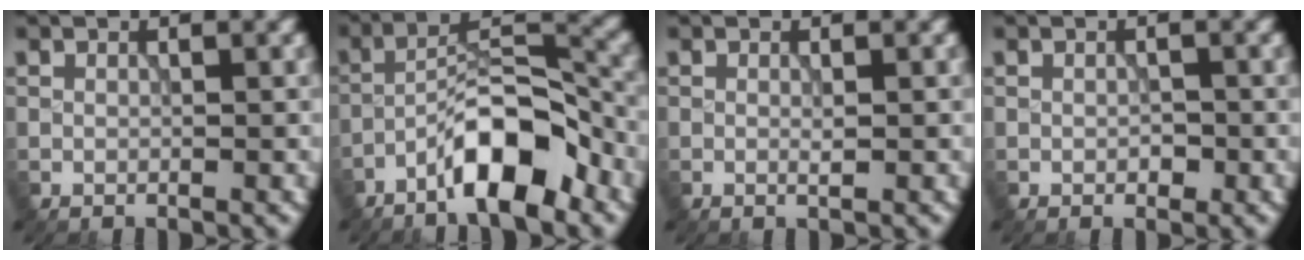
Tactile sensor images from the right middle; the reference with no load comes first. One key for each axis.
{"total": 7.5, "fx": -4.6, "fy": 2.1, "fz": 5.6, "tx": -0.089, "ty": 0.019, "tz": -0.083}
{"total": 0.7, "fx": 0.0, "fy": 0.1, "fz": 0.6, "tx": -0.012, "ty": -0.002, "tz": -0.001}
{"total": 0.9, "fx": -0.2, "fy": 0.5, "fz": 0.6, "tx": -0.009, "ty": -0.002, "tz": -0.003}